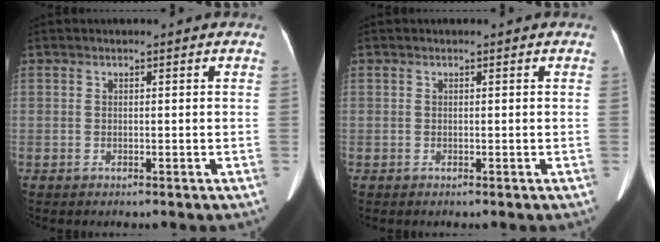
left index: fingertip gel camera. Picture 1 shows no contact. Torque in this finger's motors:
{"motor_torque": [0.01, 0.01, 0.01, 0.00]}